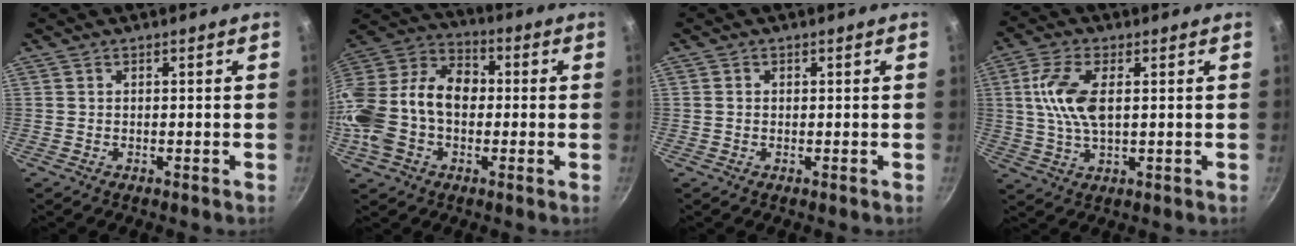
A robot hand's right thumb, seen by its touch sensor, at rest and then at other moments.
{"total": 21.4, "force": [-1.5, 15.2, 15.0], "torque": [-0.282, 0.055, -0.039]}
{"total": 0.6, "force": [0.1, 0.6, 0.3], "torque": [-0.004, 0.003, 0.000]}
{"total": 9.5, "force": [1.6, 4.5, 8.3], "torque": [-0.166, 0.004, 0.029]}